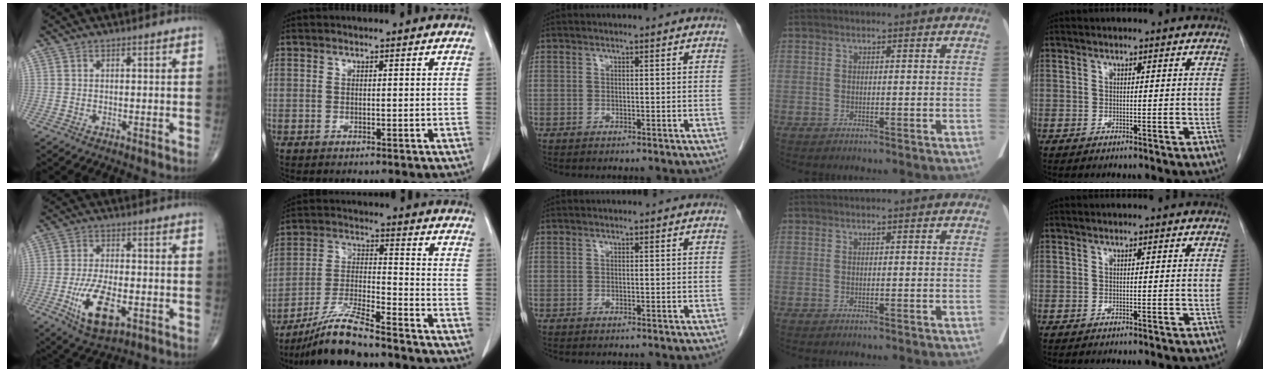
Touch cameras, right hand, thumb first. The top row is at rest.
{"thumb": {"total": 11.2, "force": [-3.6, 5.0, 9.3], "torque": [-0.169, 0.001, -0.058]}, "index": {"total": 11.1, "force": [-9.2, 0.8, 6.2], "torque": [-0.125, -0.020, -0.170]}}